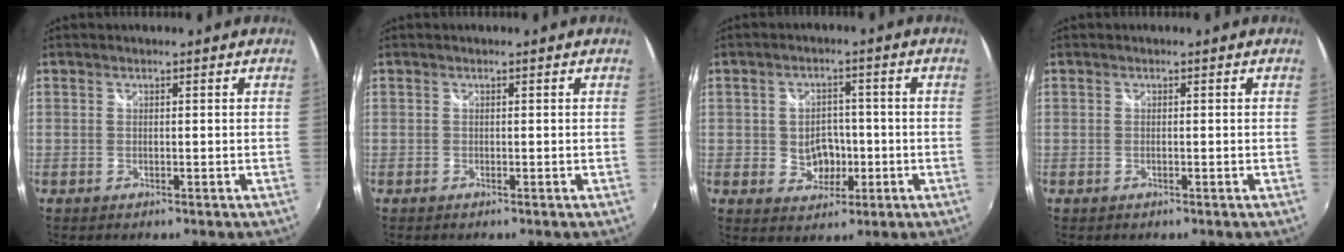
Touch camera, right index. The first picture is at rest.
{"total": 0.0}
{"total": 5.8, "force": [-2.4, 3.8, 3.6], "torque": [-0.065, 0.010, -0.029]}
{"total": 0.0}